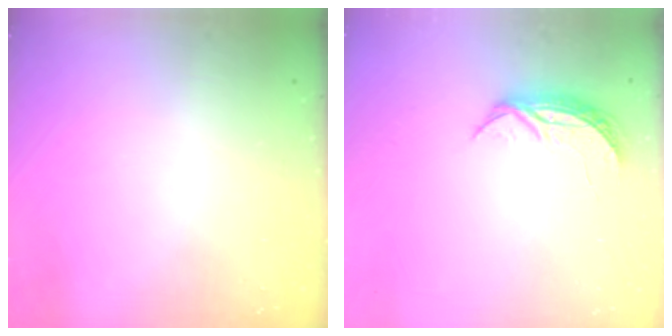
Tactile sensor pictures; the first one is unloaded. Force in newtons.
{"total": 5.8, "press": 5.8, "slide": 0.6}